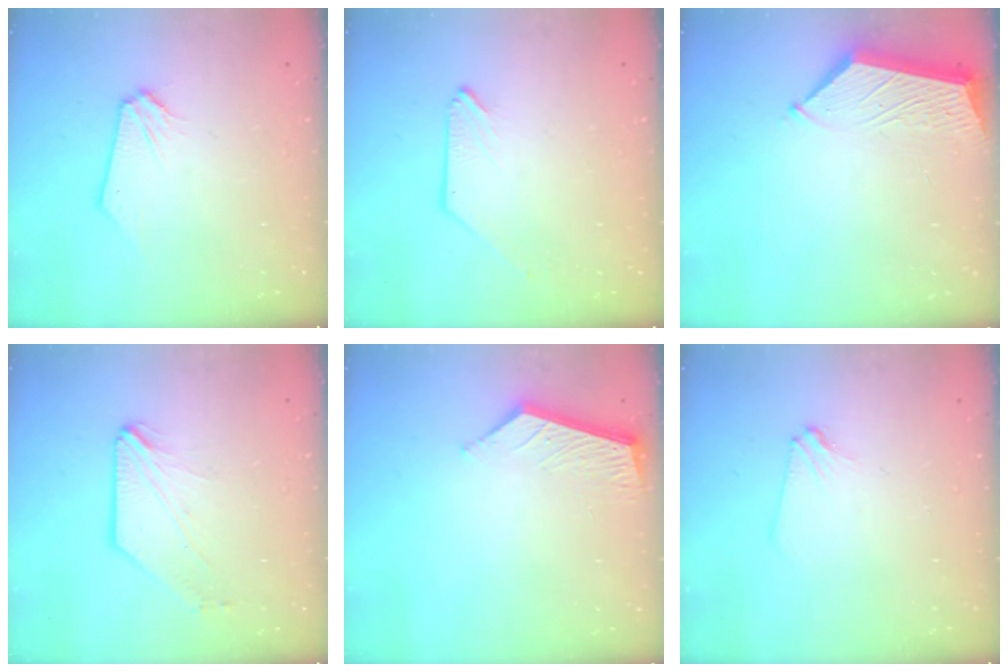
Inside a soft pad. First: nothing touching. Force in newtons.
{"total": 0.0}
{"total": 6.3, "press": 6.3, "slide": 0.1}
{"total": 1.3, "press": 1.3, "slide": 0.3}
{"total": 6.5, "press": 6.5, "slide": 0.6}
{"total": 2.9, "press": 2.9, "slide": 0.5}